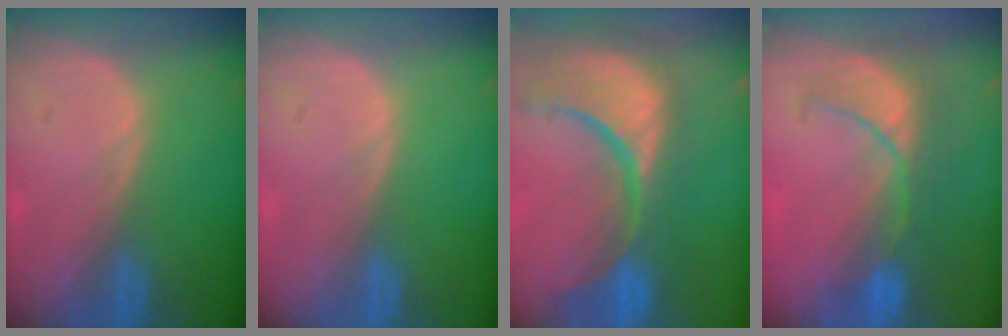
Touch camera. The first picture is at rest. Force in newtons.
{"total": 0.0}
{"total": 15.4, "press": 12.1, "slide": 9.6}
{"total": 7.8, "press": 7.7, "slide": 1.6}